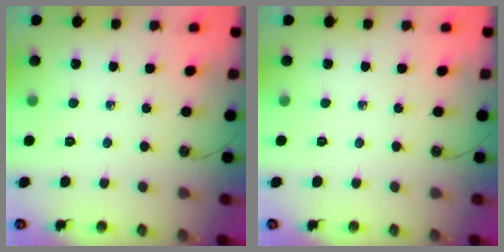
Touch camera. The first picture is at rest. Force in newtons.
{"total": 0.0}